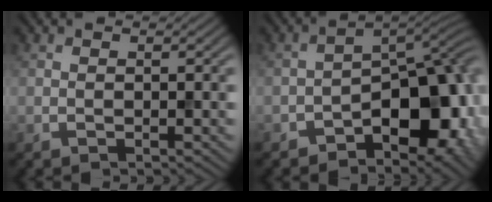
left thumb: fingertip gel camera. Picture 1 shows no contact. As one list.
[{"total": 10.8, "force": [-5.2, 5.8, 7.5], "torque": [-0.078, -0.001, -0.093]}]